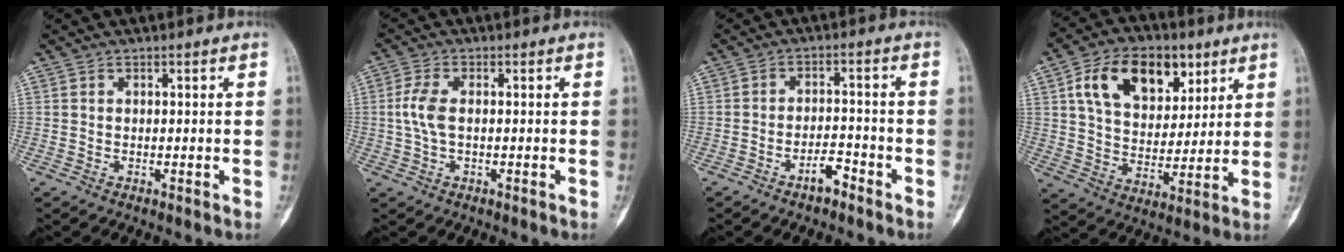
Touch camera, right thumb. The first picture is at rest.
{"total": 4.5, "force": [0.0, 2.3, 3.8], "torque": [-0.094, 0.008, -0.005]}
{"total": 4.0, "force": [-2.8, 1.6, 2.4], "torque": [-0.036, 0.026, -0.049]}
{"total": 17.0, "force": [7.5, 10.9, 10.7], "torque": [-0.142, -0.017, 0.131]}